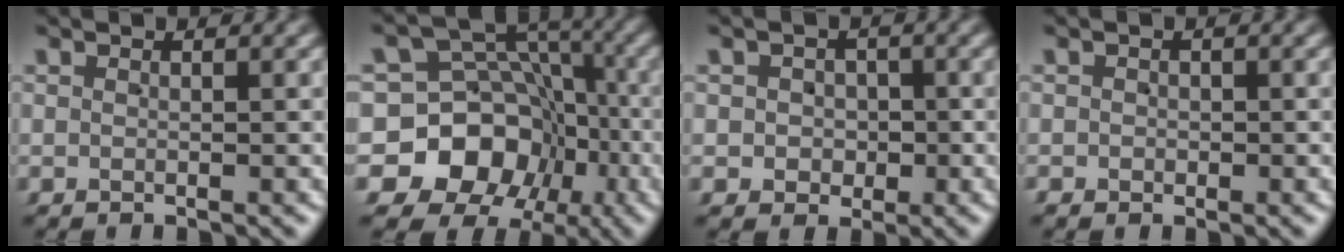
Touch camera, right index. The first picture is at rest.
{"total": 17.7, "force": [-3.9, 15.4, 7.7], "torque": [-0.163, -0.061, -0.057]}
{"total": 3.5, "force": [-0.6, 3.2, 1.2], "torque": [0.000, -0.006, -0.007]}
{"total": 1.0, "force": [-0.5, 0.8, -0.1], "torque": [0.002, -0.005, -0.007]}